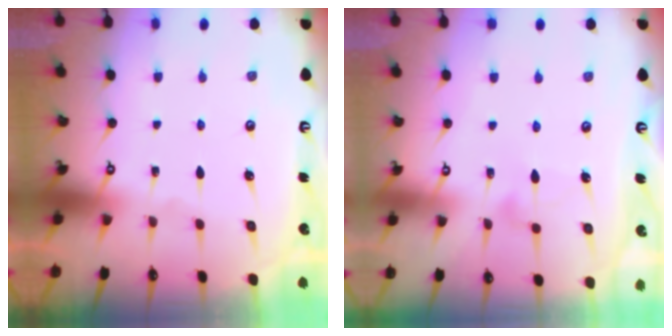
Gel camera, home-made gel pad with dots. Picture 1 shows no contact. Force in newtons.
{"total": 6.6, "press": 6.5, "slide": 0.4}